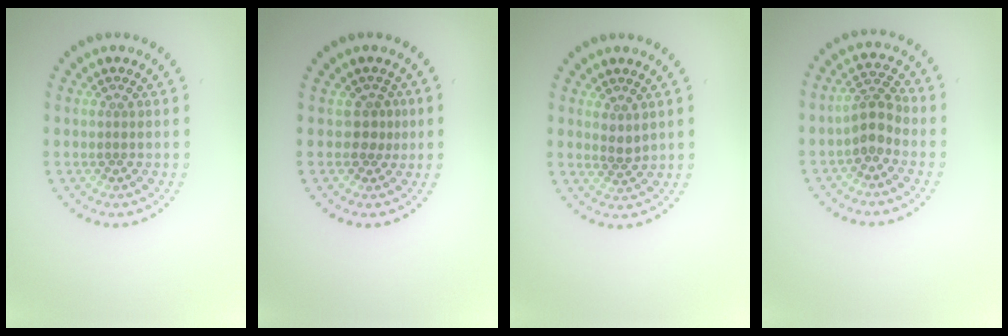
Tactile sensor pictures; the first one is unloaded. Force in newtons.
{"total": 1.7, "press": 1.2, "slide": 1.2}
{"total": 1.3, "press": 1.1, "slide": 0.7}
{"total": 2.8, "press": 2.5, "slide": 1.1}